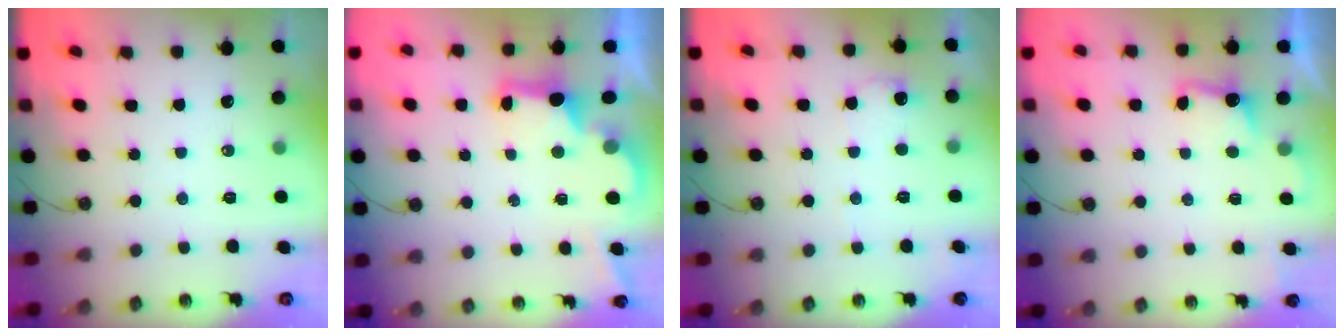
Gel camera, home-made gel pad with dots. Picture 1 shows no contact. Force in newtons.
{"total": 2.9, "press": 2.8, "slide": 0.9}
{"total": 6.9, "press": 6.8, "slide": 1.2}
{"total": 2.9, "press": 2.7, "slide": 1.0}